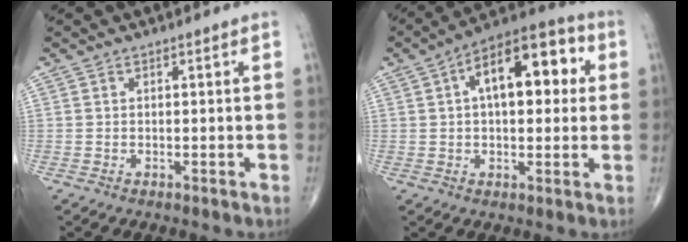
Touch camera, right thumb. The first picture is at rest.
{"total": 16.4, "force": [3.7, 8.3, 13.7], "torque": [-0.165, 0.030, 0.046]}